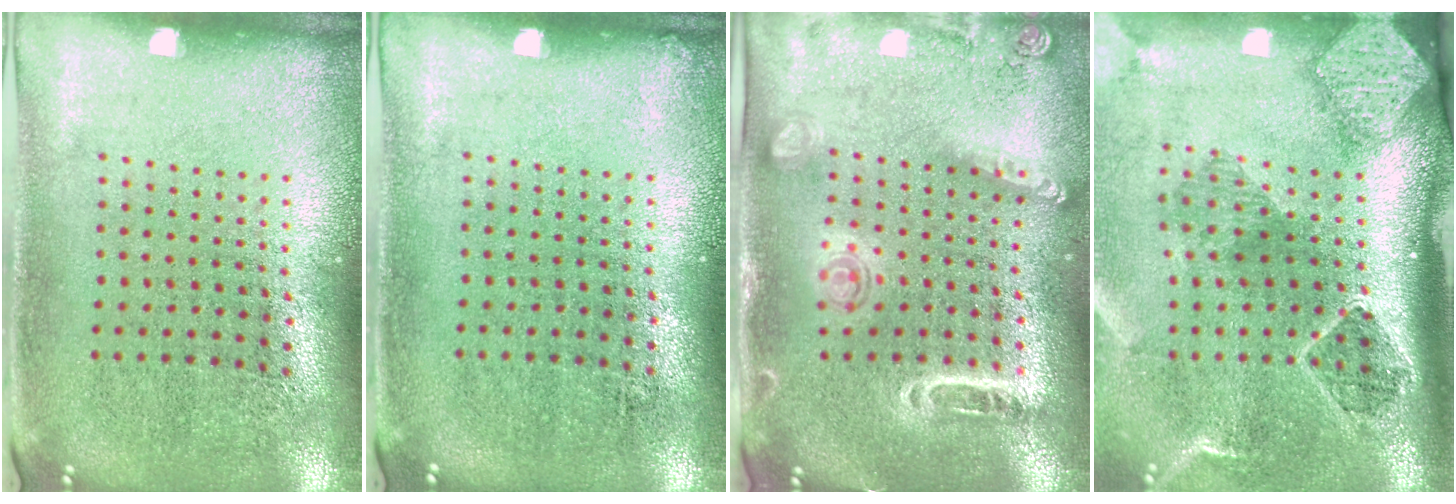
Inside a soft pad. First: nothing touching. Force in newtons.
{"total": 0.0}
{"total": 1.6, "press": 1.5, "slide": 0.5}
{"total": 2.8, "press": 1.9, "slide": 2.0}